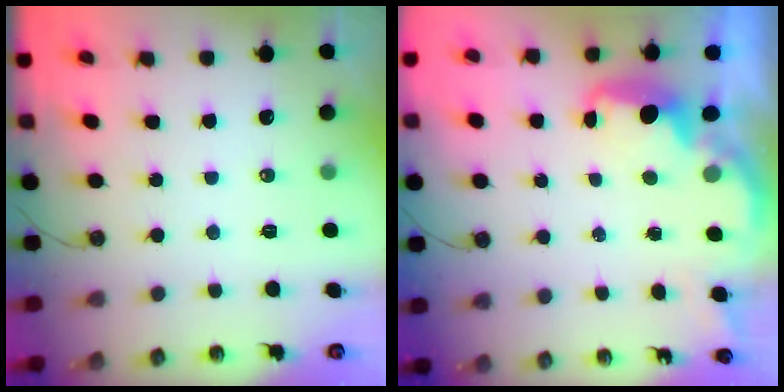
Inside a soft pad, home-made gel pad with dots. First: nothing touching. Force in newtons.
{"total": 3.0, "press": 3.0, "slide": 0.7}